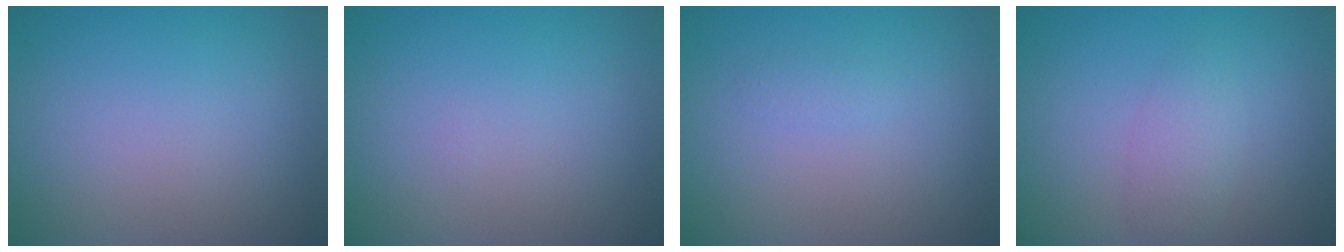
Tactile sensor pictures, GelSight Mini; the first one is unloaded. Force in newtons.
{"total": 0.0}
{"total": 0.7, "press": 0.7, "slide": 0.0}
{"total": 2.1, "press": 2.1, "slide": 0.1}